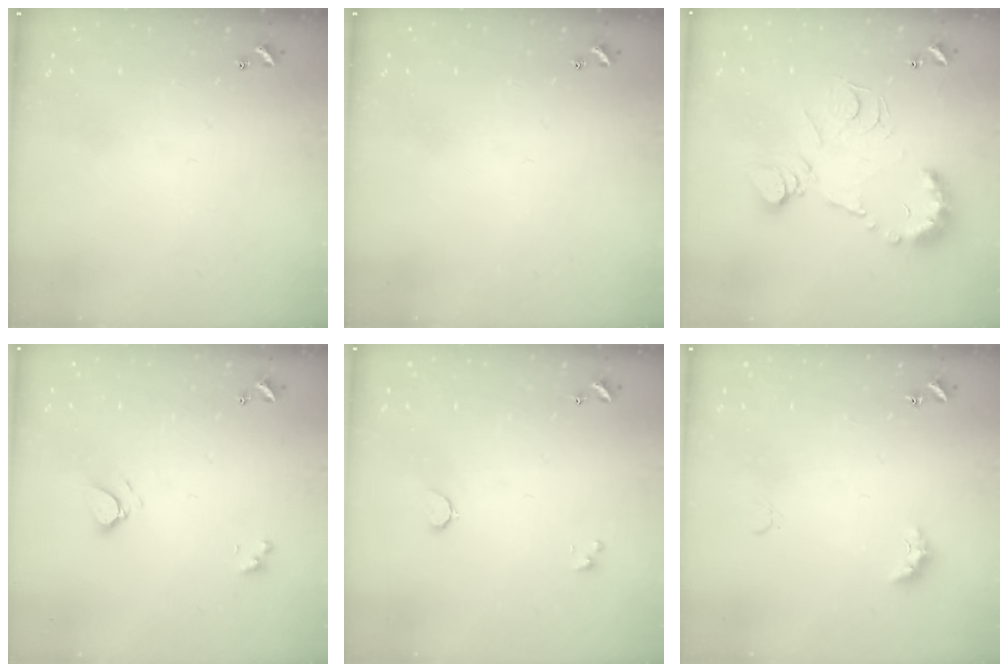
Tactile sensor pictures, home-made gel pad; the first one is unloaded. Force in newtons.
{"total": 0.0}
{"total": 14.0, "press": 13.9, "slide": 1.6}
{"total": 3.6, "press": 3.5, "slide": 0.5}
{"total": 0.6, "press": 0.0, "slide": 0.6}
{"total": 2.1, "press": 2.0, "slide": 0.5}